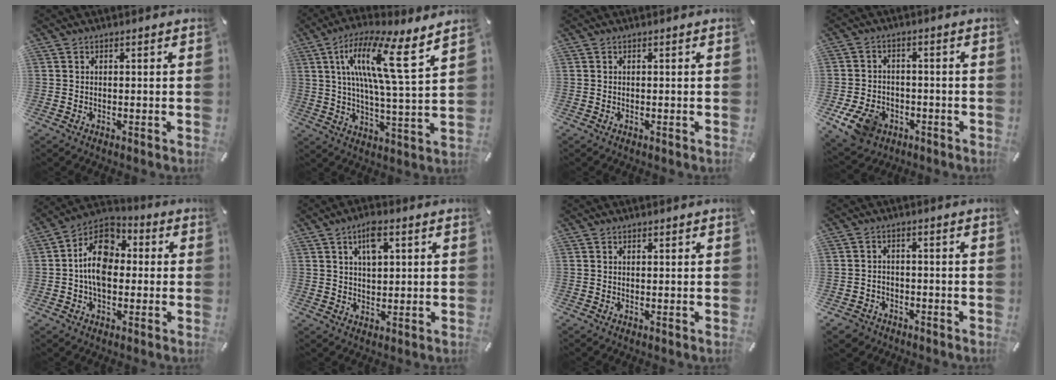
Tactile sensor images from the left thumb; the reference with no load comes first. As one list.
[{"total": 16.5, "force": [7.7, 3.4, 14.2], "torque": [-0.261, -0.024, 0.116]}, {"total": 0.0}, {"total": 8.9, "force": [-4.0, 6.7, 4.3], "torque": [-0.095, 0.021, -0.072]}, {"total": 12.9, "force": [-0.1, 9.1, 9.1], "torque": [-0.171, 0.012, -0.004]}, {"total": 6.3, "force": [2.9, 3.4, 4.4], "torque": [-0.062, -0.004, 0.046]}, {"total": 0.7, "force": [0.5, 0.4, 0.2], "torque": [-0.003, 0.000, 0.010]}, {"total": 3.8, "force": [-2.2, 3.1, 0.7], "torque": [-0.016, 0.011, -0.044]}]